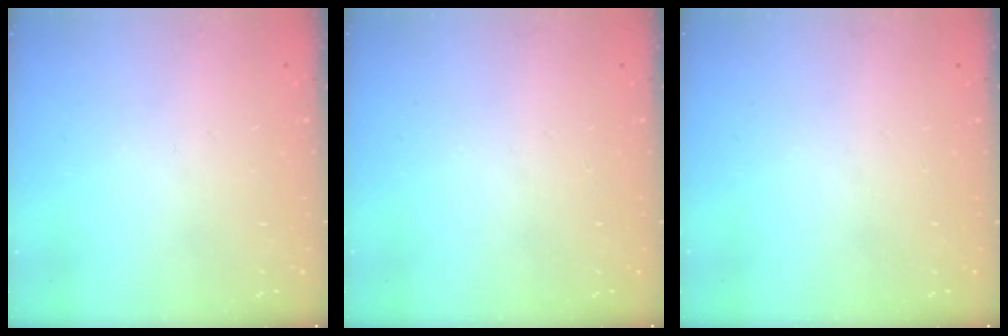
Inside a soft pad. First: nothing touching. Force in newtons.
{"total": 0.0}
{"total": 0.0}